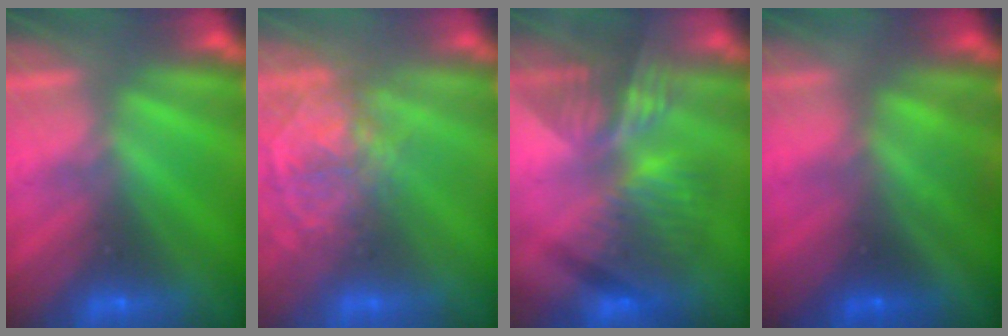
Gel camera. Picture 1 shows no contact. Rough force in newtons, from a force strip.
{"total": 3.7}
{"total": 7.1}
{"total": 1.4}